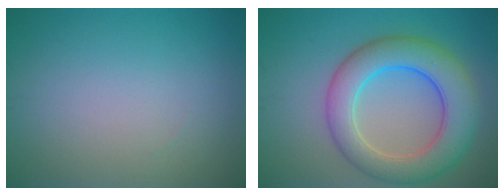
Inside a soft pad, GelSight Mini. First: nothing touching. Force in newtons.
{"total": 8.2, "press": 8.2, "slide": 0.2}